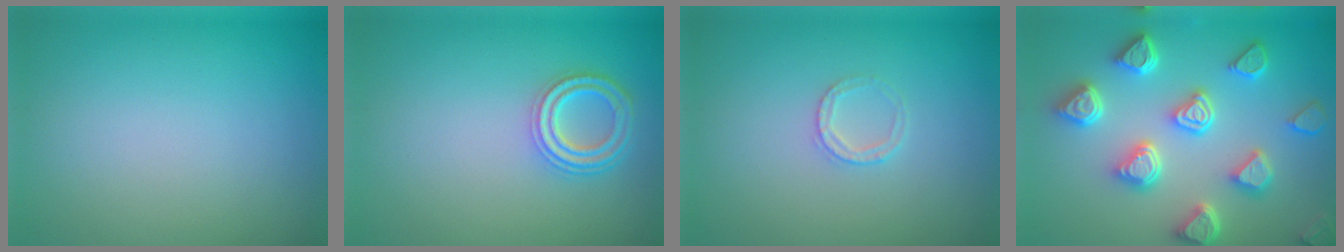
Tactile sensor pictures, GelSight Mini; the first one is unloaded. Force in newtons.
{"total": 3.6, "press": 2.9, "slide": 2.1}
{"total": 1.4, "press": 1.3, "slide": 0.2}
{"total": 7.0, "press": 5.8, "slide": 3.9}